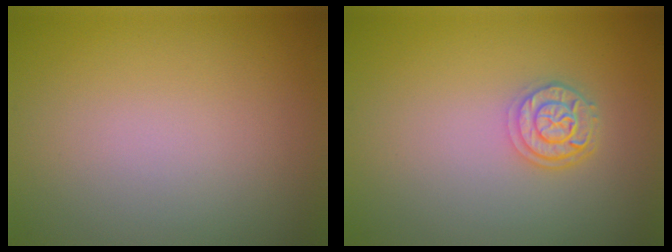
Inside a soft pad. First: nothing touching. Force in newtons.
{"total": 2.8, "press": 2.3, "slide": 1.5}